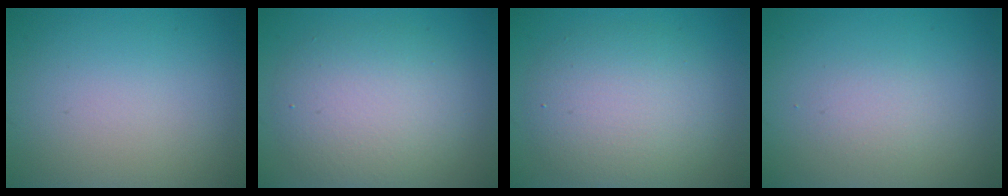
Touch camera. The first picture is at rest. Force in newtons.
{"total": 5.8, "press": 5.8, "slide": 0.3}
{"total": 5.7, "press": 5.7, "slide": 0.4}
{"total": 1.3, "press": 1.3, "slide": 0.0}